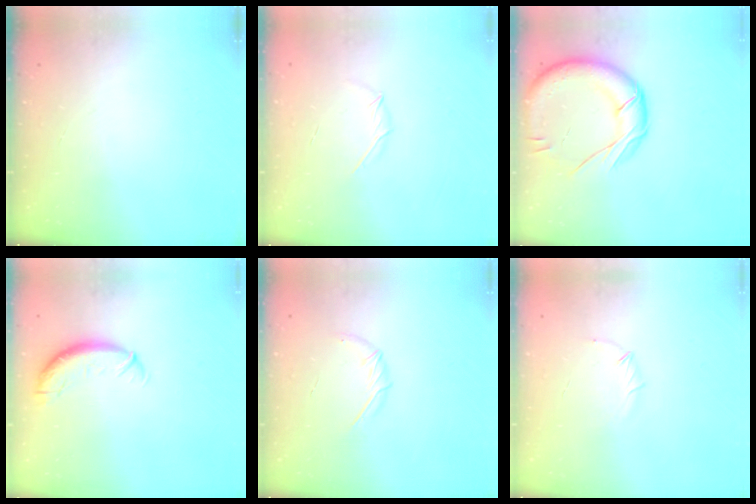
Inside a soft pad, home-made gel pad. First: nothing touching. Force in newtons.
{"total": 3.3, "press": 3.2, "slide": 0.8}
{"total": 17.8, "press": 17.7, "slide": 1.7}
{"total": 9.8, "press": 9.6, "slide": 1.9}
{"total": 5.5, "press": 5.3, "slide": 1.4}
{"total": 4.7, "press": 4.5, "slide": 1.3}